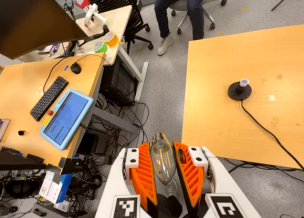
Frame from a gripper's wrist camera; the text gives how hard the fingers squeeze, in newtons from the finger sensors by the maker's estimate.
{"total": 11.0, "left": 11.2, "right": 10.8}